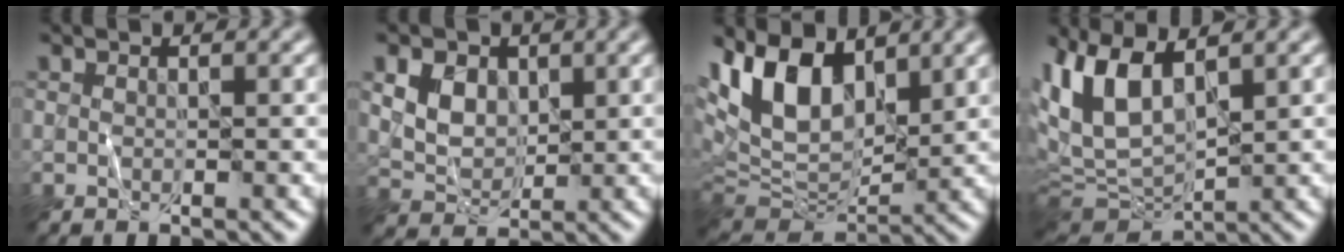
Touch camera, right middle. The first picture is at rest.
{"total": 4.4, "force": [1.7, 3.2, 2.4], "torque": [-0.062, 0.002, 0.038]}
{"total": 10.4, "force": [5.2, 5.5, 7.1], "torque": [-0.155, 0.009, 0.094]}
{"total": 9.0, "force": [3.2, 4.1, 7.3], "torque": [-0.171, 0.006, 0.059]}